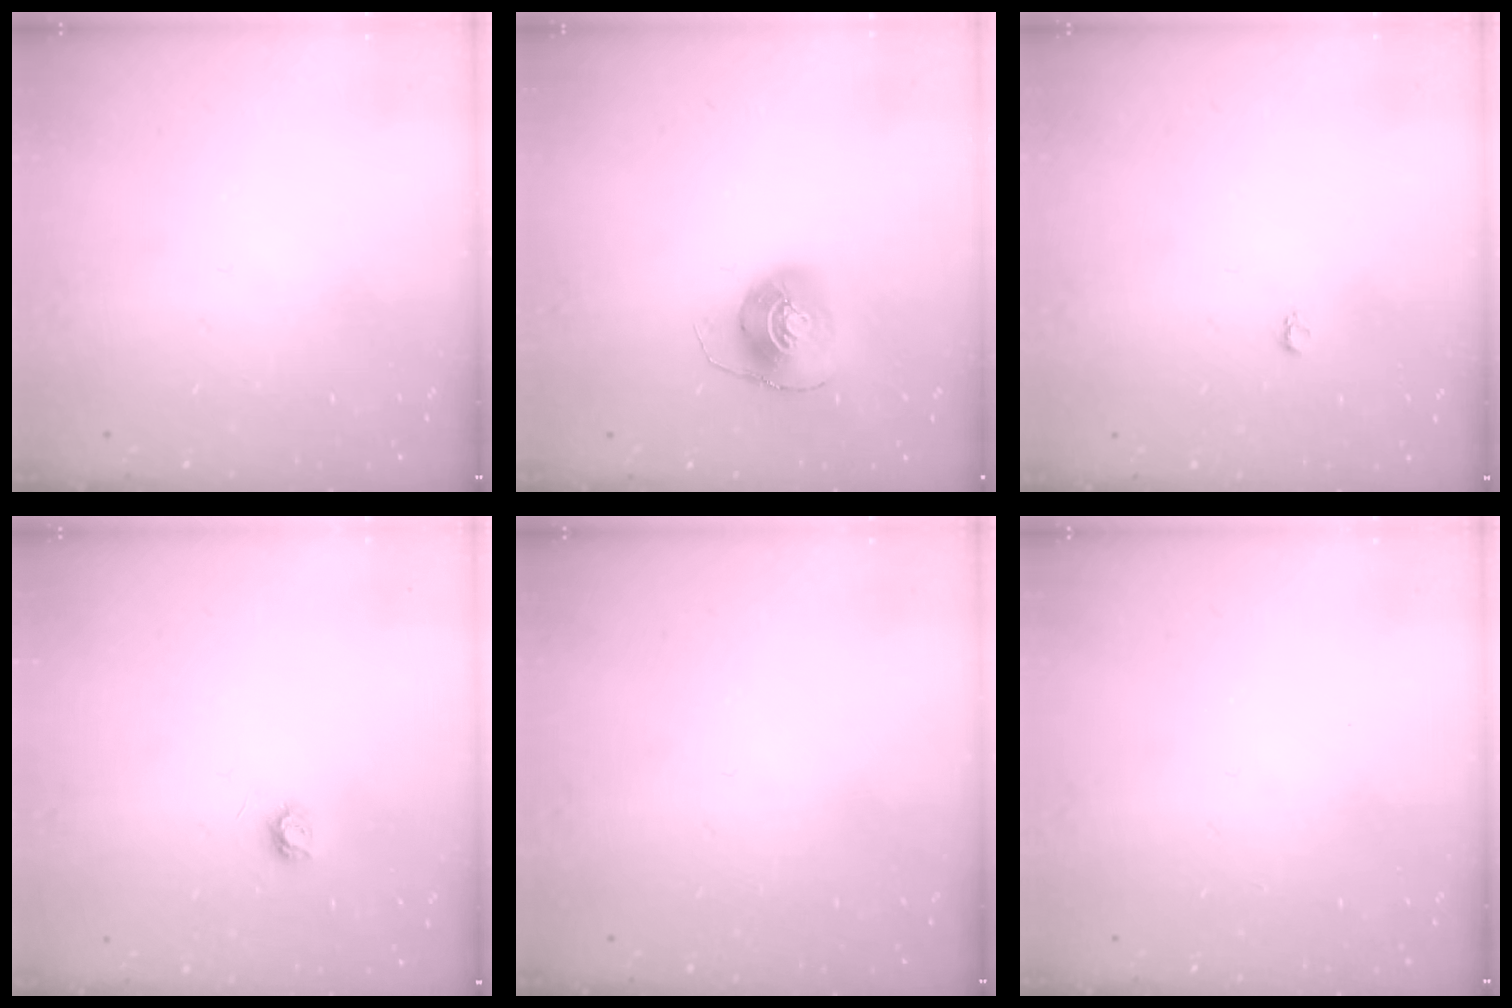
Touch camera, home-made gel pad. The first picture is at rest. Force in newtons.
{"total": 8.8, "press": 8.8, "slide": 0.1}
{"total": 2.6, "press": 2.6, "slide": 0.4}
{"total": 3.8, "press": 3.8, "slide": 0.4}
{"total": 0.0}
{"total": 0.0}